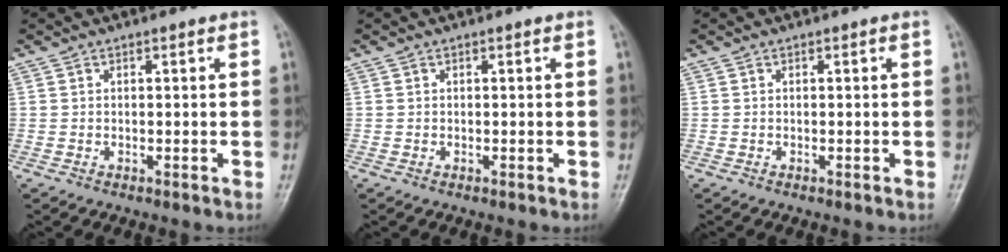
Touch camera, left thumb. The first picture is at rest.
{"total": 0.0}
{"total": 0.0}